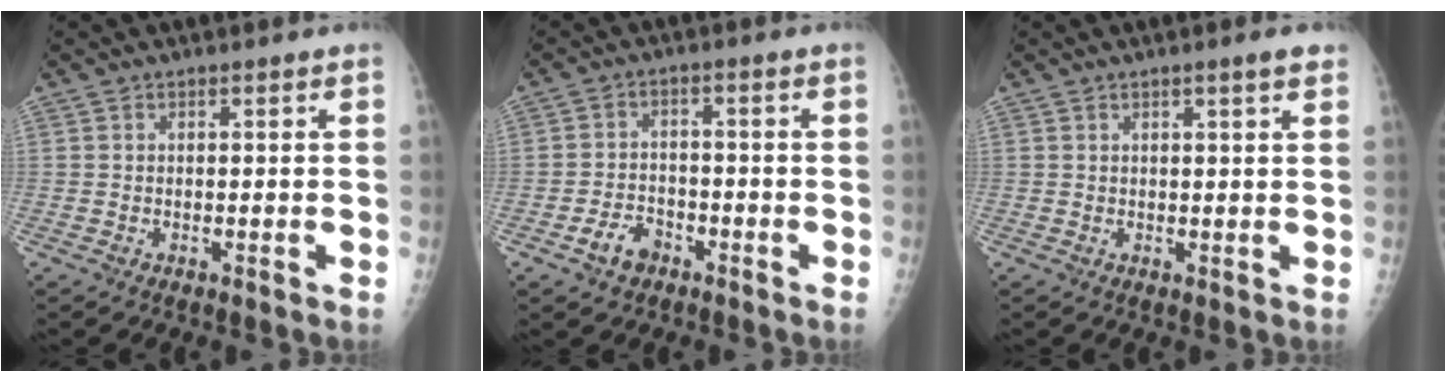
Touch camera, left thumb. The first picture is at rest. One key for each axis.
{"total": 4.9, "fx": -2.9, "fy": 3.4, "fz": 2.2, "tx": -0.028, "ty": 0.024, "tz": -0.048}
{"total": 3.0, "fx": 1.9, "fy": 0.2, "fz": 2.3, "tx": -0.030, "ty": -0.006, "tz": 0.025}